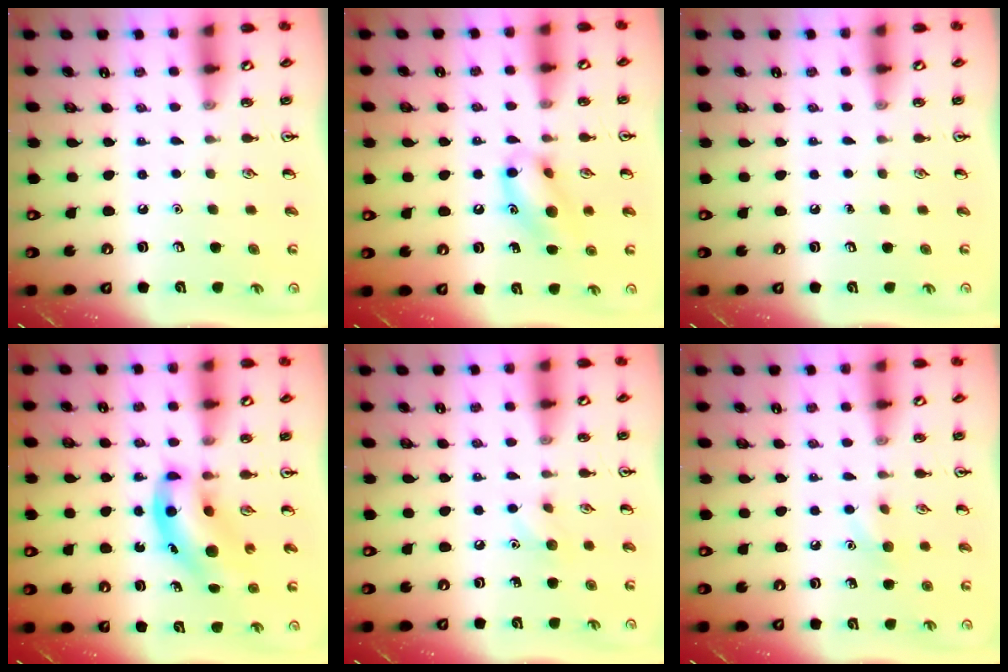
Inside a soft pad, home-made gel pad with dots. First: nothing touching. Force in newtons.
{"total": 11.1, "press": 10.9, "slide": 1.9}
{"total": 0.0}
{"total": 8.6, "press": 8.3, "slide": 2.2}
{"total": 5.0, "press": 4.7, "slide": 1.6}
{"total": 6.2, "press": 6.0, "slide": 1.7}